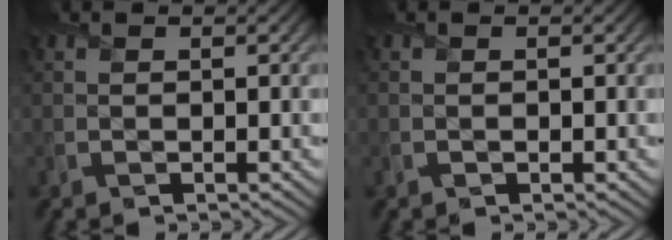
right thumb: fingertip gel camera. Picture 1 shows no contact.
{"total": 0.0}